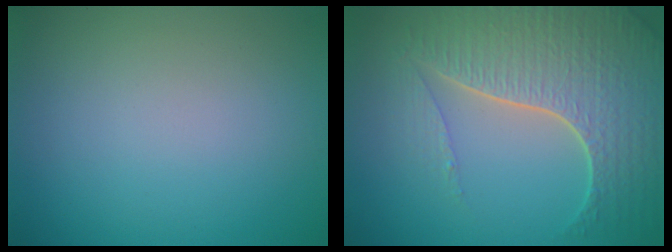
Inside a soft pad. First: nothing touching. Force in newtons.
{"total": 7.8, "press": 5.7, "slide": 5.3}